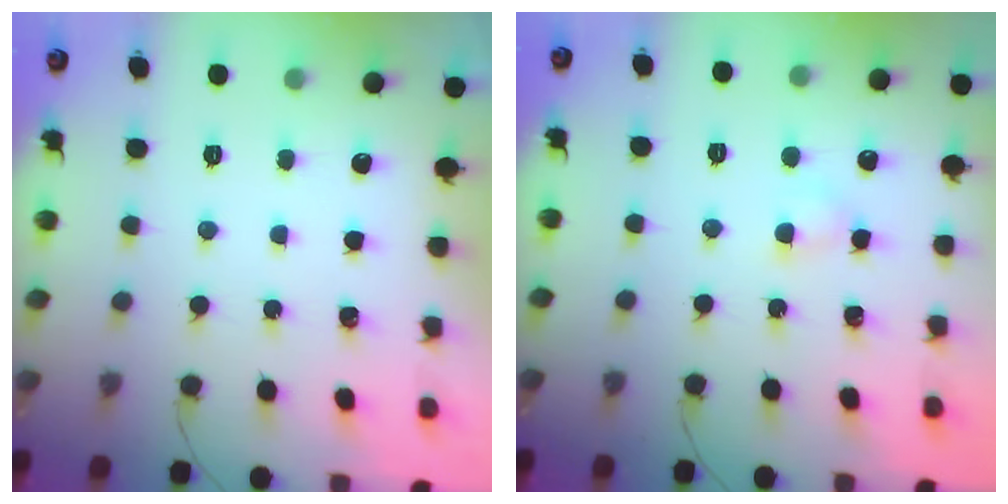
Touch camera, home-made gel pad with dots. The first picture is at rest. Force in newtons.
{"total": 3.6, "press": 3.3, "slide": 1.3}